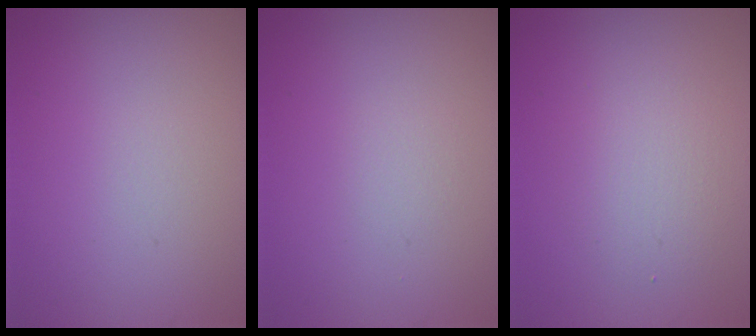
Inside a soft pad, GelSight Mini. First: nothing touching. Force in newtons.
{"total": 0.6, "press": 0.6, "slide": 0.1}
{"total": 2.6, "press": 2.6, "slide": 0.2}